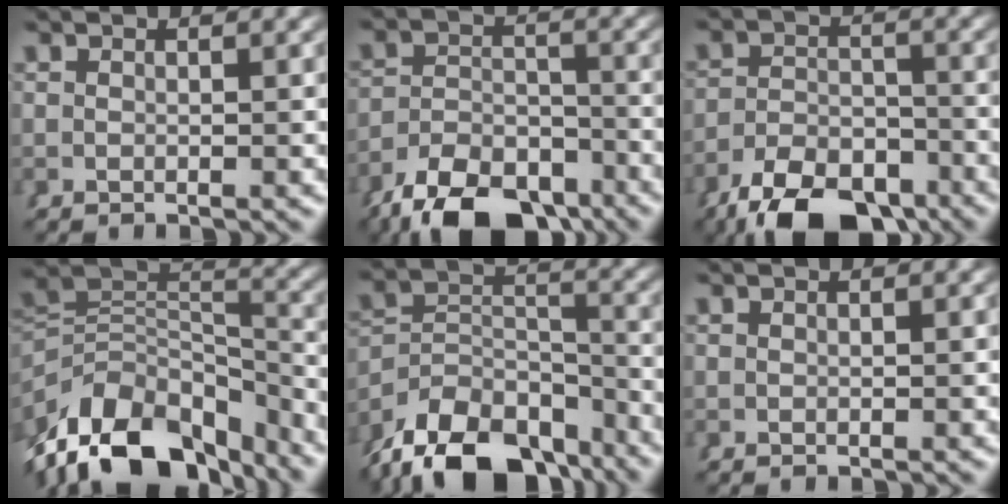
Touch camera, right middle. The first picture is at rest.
{"total": 9.5, "force": [-7.2, 4.6, 4.3], "torque": [-0.053, -0.023, -0.113]}
{"total": 8.1, "force": [-6.3, 3.5, 3.8], "torque": [-0.037, -0.016, -0.100]}
{"total": 13.9, "force": [-6.9, 9.1, 8.0], "torque": [-0.157, -0.049, -0.092]}
{"total": 12.3, "force": [-8.1, 7.2, 5.9], "torque": [-0.104, -0.043, -0.115]}
{"total": 0.0}